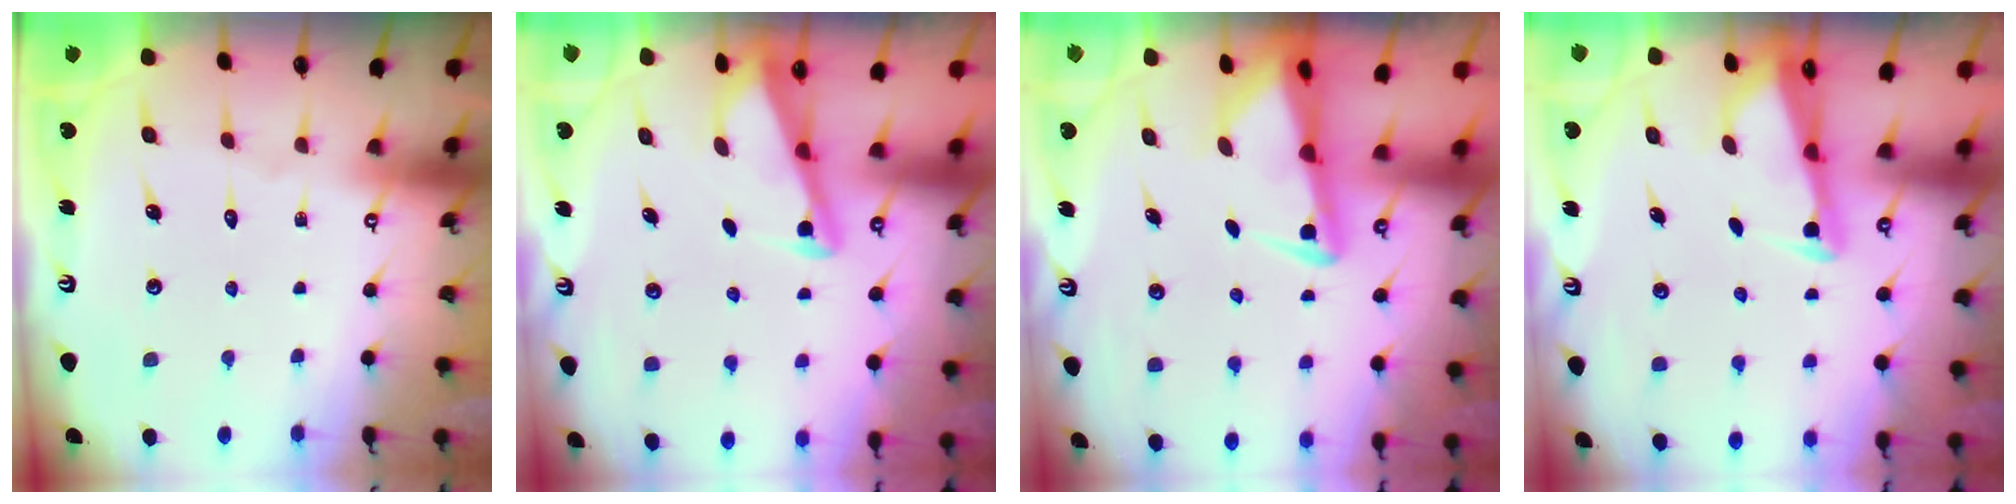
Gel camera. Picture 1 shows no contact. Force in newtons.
{"total": 2.7, "press": 2.7, "slide": 0.3}
{"total": 3.0, "press": 2.9, "slide": 0.6}
{"total": 2.5, "press": 2.5, "slide": 0.5}